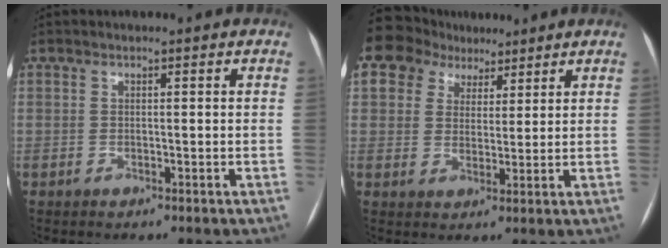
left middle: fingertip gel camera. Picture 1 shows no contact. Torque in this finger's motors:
{"motor_torque": [2.14, 0.00, 1.06, 0.21]}